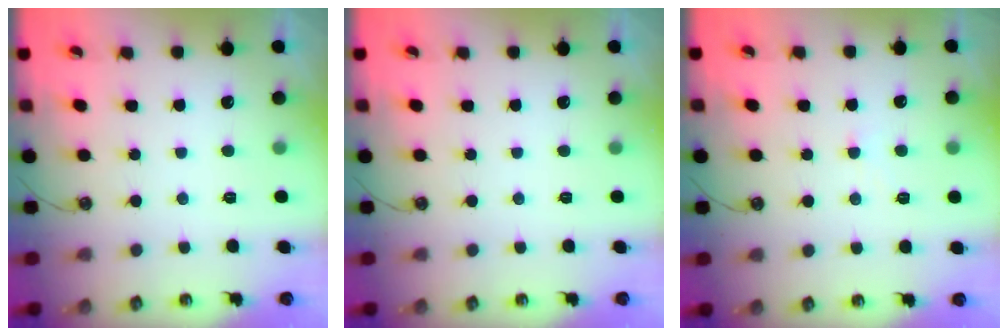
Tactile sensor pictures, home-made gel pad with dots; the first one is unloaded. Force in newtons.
{"total": 0.0}
{"total": 0.9, "press": 0.9, "slide": 0.1}